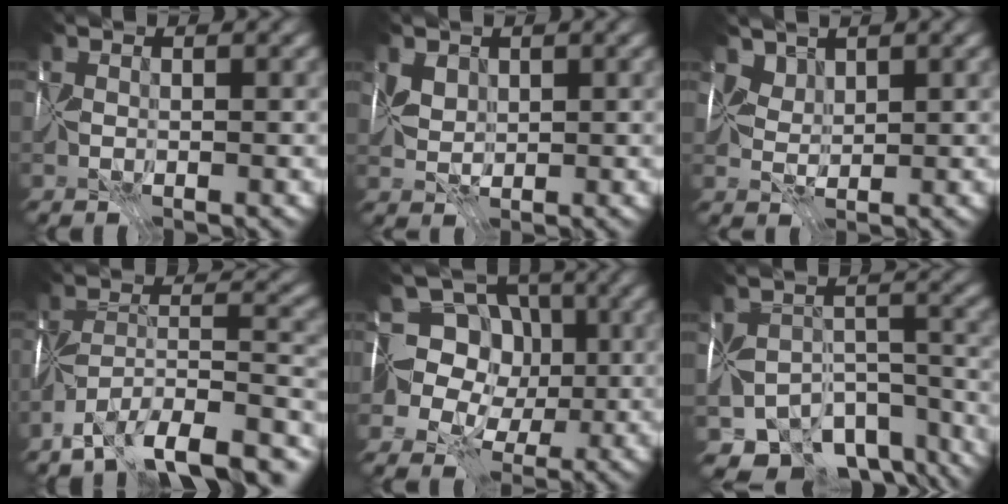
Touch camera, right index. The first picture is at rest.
{"total": 2.1, "force": [1.1, 1.5, 1.0], "torque": [-0.026, 0.005, 0.017]}
{"total": 2.5, "force": [2.0, 1.2, 0.7], "torque": [-0.025, -0.001, 0.047]}
{"total": 13.2, "force": [-10.8, 4.0, 6.5], "torque": [-0.112, 0.010, -0.158]}
{"total": 9.4, "force": [0.3, 8.5, 3.9], "torque": [-0.073, 0.034, -0.044]}
{"total": 10.8, "force": [-8.3, 5.9, 3.5], "torque": [-0.046, -0.014, -0.111]}